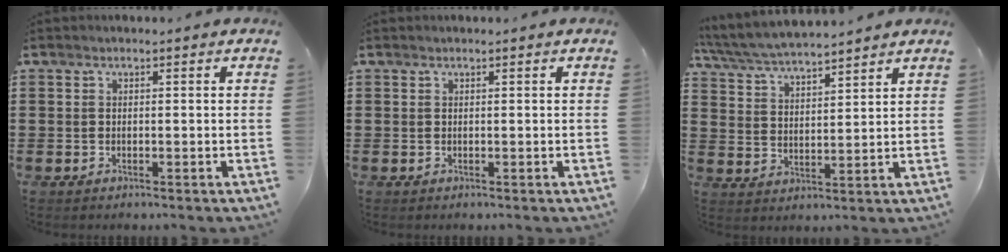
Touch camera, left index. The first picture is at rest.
{"total": 0.0}
{"total": 5.6, "force": [5.4, 0.3, 1.5], "torque": [-0.051, -0.026, 0.095]}